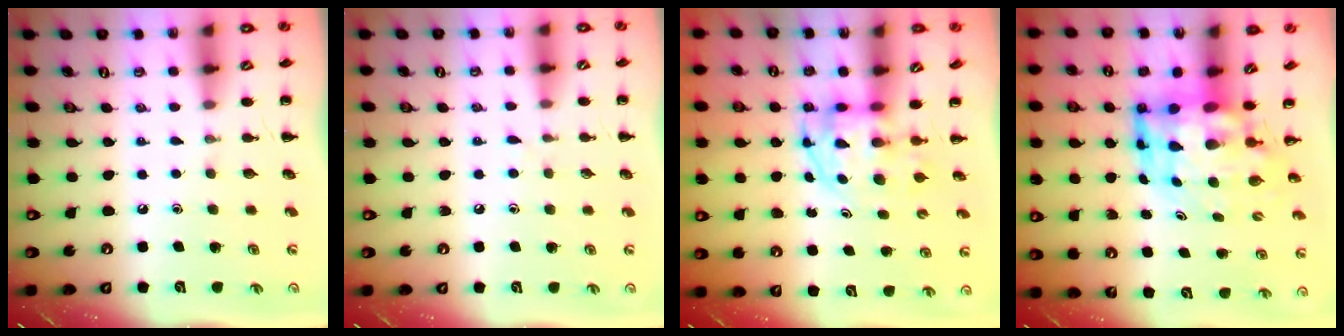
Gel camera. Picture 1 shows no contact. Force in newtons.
{"total": 3.0, "press": 2.6, "slide": 1.5}
{"total": 3.5, "press": 3.4, "slide": 0.5}
{"total": 7.6, "press": 7.2, "slide": 2.4}